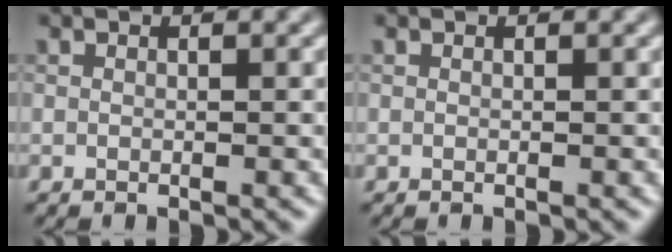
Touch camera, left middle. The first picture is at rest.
{"total": 0.0}